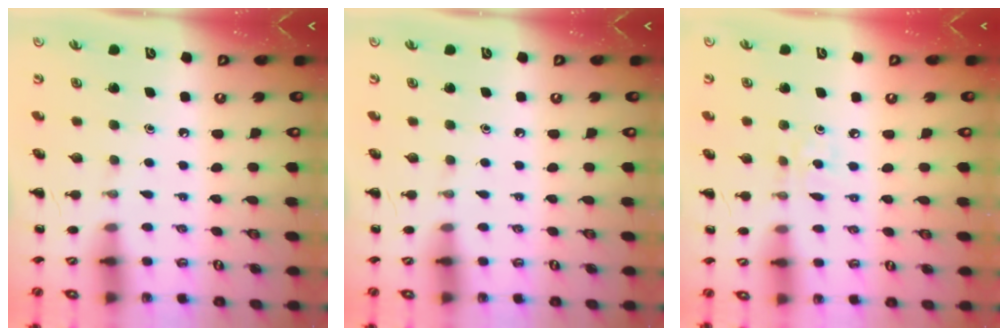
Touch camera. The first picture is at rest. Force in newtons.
{"total": 0.0}
{"total": 2.0, "press": 1.9, "slide": 0.6}